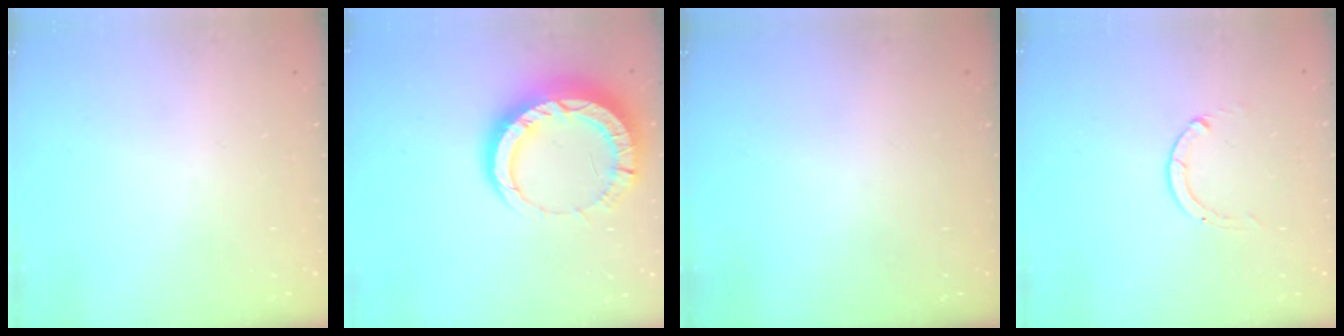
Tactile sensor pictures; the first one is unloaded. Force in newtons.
{"total": 13.4, "press": 13.3, "slide": 1.4}
{"total": 0.0}
{"total": 0.0}